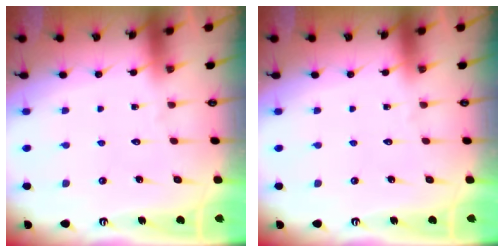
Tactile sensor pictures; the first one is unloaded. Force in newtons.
{"total": 0.0}